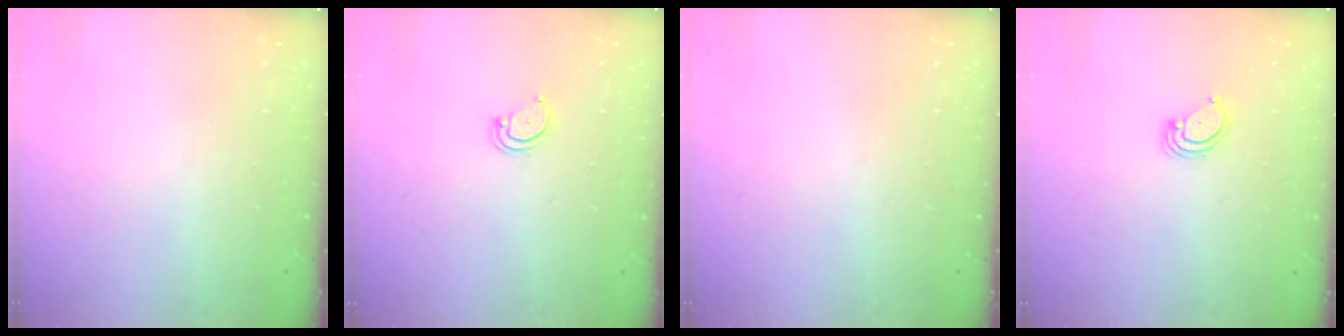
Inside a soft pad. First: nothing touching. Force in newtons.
{"total": 2.3, "press": 2.3, "slide": 0.2}
{"total": 0.0}
{"total": 2.8, "press": 2.8, "slide": 0.3}